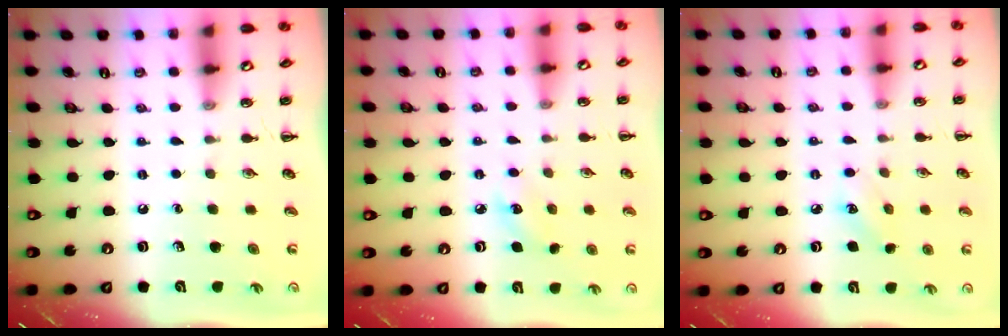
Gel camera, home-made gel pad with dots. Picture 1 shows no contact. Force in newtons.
{"total": 5.6, "press": 5.4, "slide": 1.5}
{"total": 4.9, "press": 4.7, "slide": 1.3}